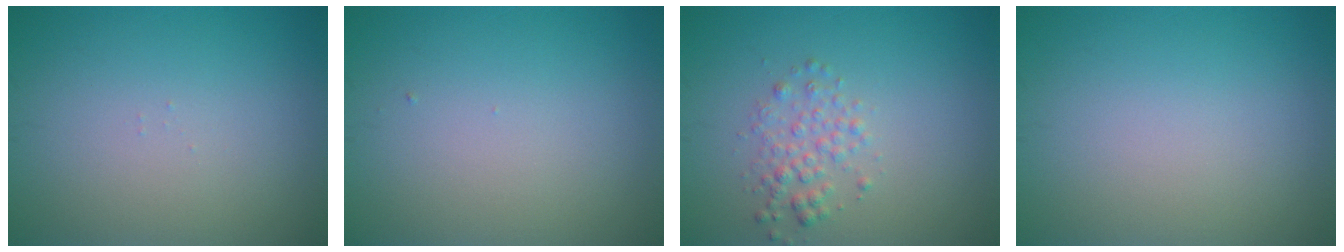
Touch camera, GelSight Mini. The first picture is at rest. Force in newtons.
{"total": 0.0}
{"total": 2.1, "press": 2.1, "slide": 0.1}
{"total": 0.0}